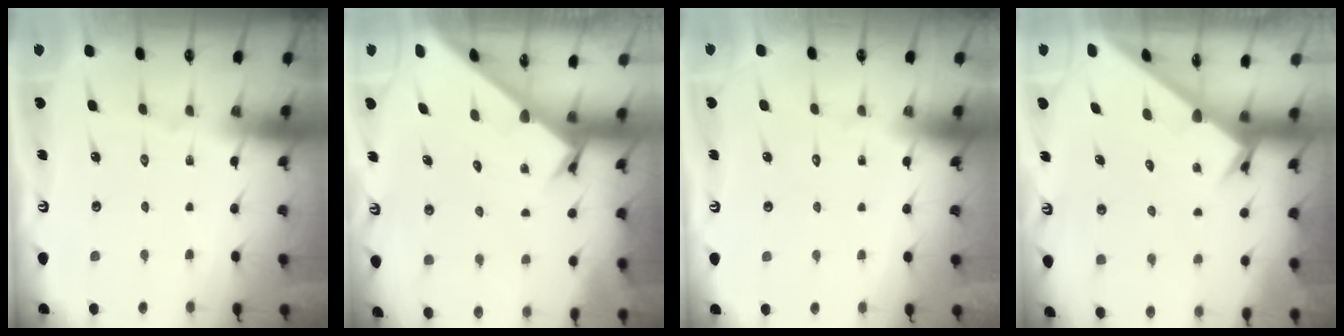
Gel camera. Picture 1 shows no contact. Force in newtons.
{"total": 2.2, "press": 2.2, "slide": 0.2}
{"total": 1.7, "press": 1.7, "slide": 0.1}
{"total": 2.8, "press": 2.8, "slide": 0.0}